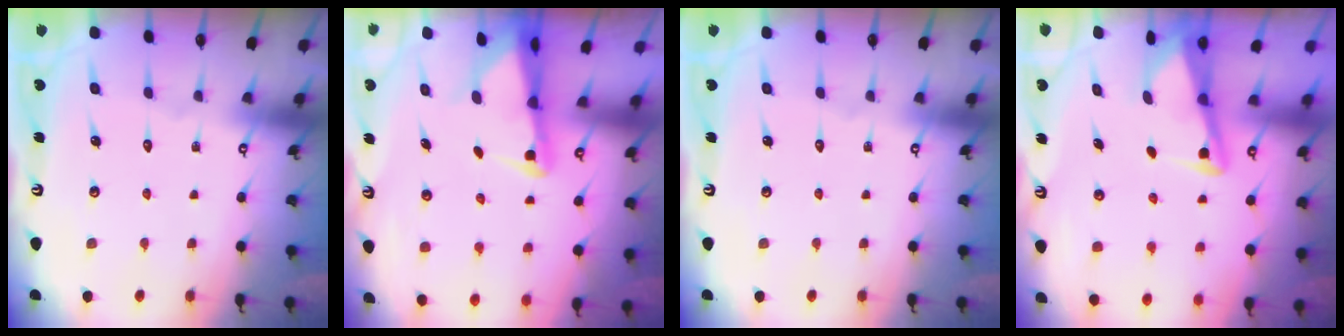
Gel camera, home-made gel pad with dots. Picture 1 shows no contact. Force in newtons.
{"total": 2.8, "press": 2.7, "slide": 0.4}
{"total": 0.0}
{"total": 3.0, "press": 3.0, "slide": 0.4}